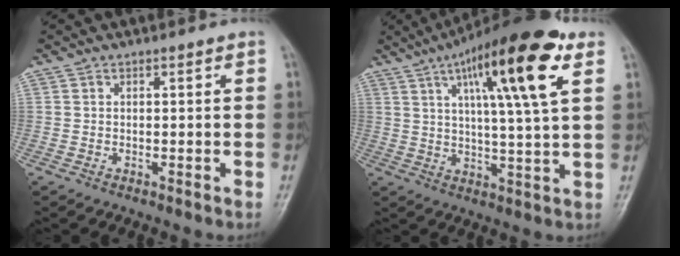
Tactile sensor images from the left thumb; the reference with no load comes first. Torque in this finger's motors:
{"motor_torque": [0.91, 0.86, 1.76, -1.03, 0.20]}